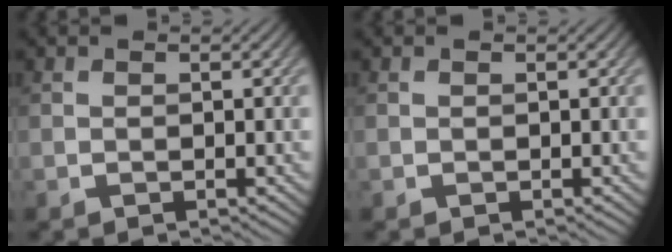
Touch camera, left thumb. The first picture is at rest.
{"total": 0.0}